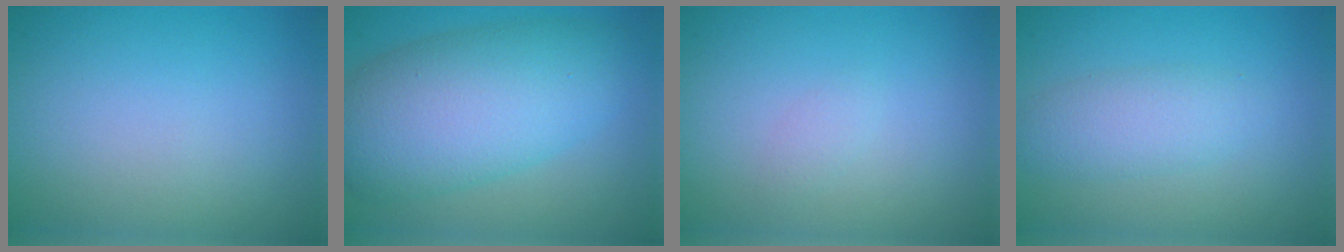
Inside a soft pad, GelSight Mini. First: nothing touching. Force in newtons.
{"total": 9.5, "press": 9.5, "slide": 0.3}
{"total": 0.7, "press": 0.7, "slide": 0.1}
{"total": 2.8, "press": 2.8, "slide": 0.1}